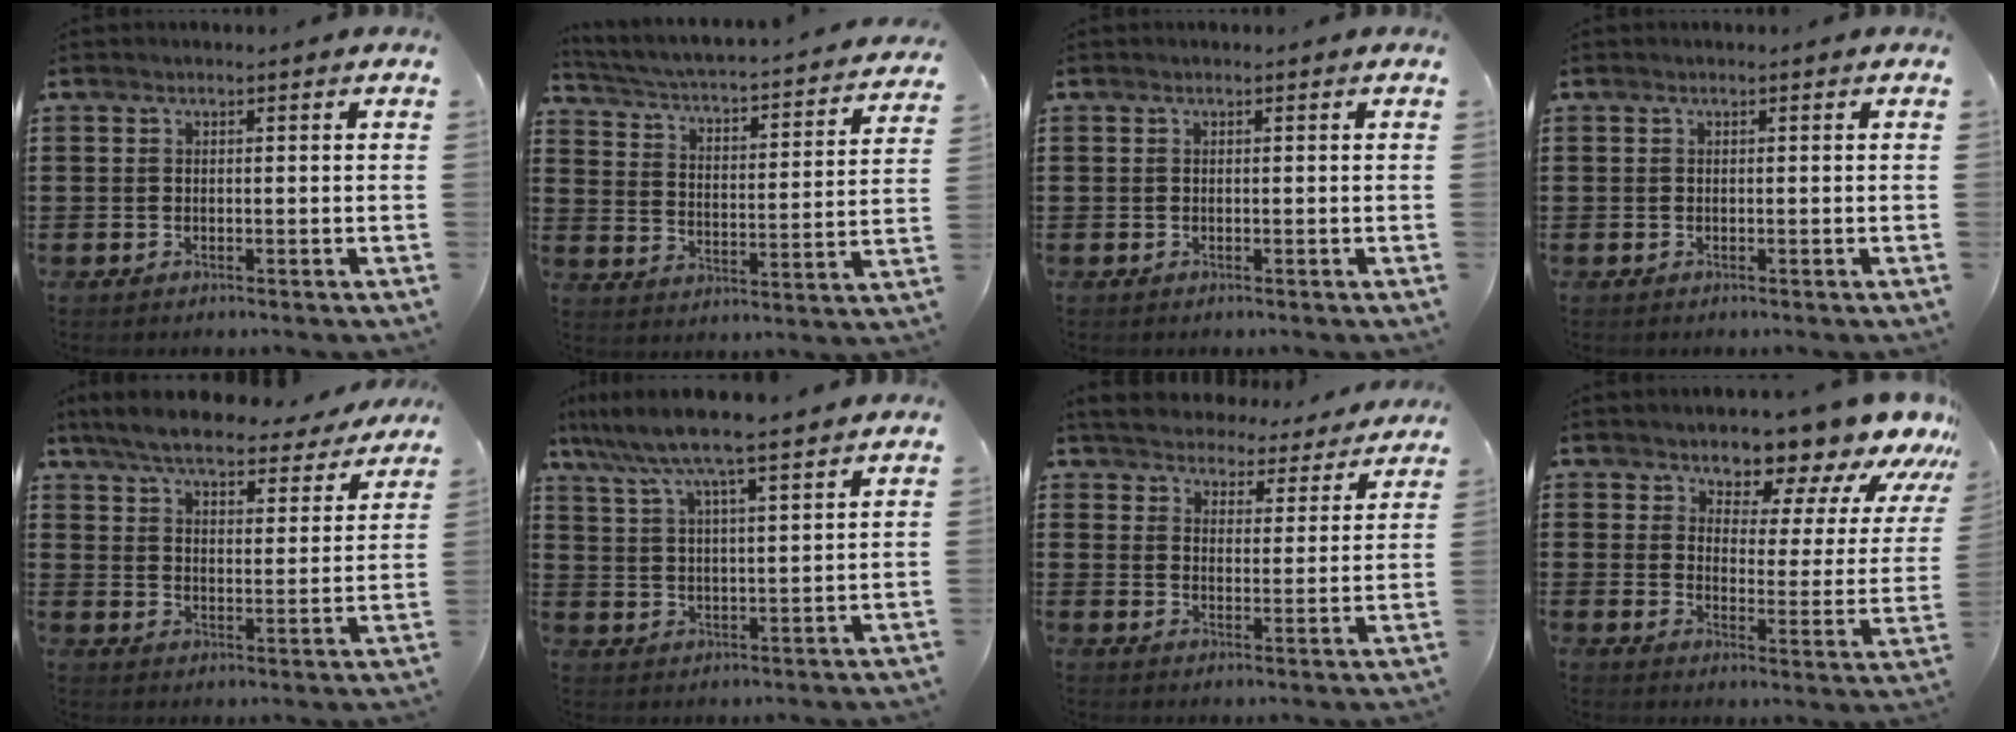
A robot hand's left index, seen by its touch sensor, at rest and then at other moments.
{"total": 2.1, "force": [1.8, -0.2, 1.1], "torque": [-0.037, -0.031, 0.016]}
{"total": 0.0}
{"total": 0.0}
{"total": 6.8, "force": [6.3, 0.8, 2.4], "torque": [-0.075, -0.033, 0.111]}
{"total": 7.4, "force": [6.3, 0.1, 3.9], "torque": [-0.098, -0.027, 0.108]}
{"total": 4.9, "force": [4.9, 0.2, -0.5], "torque": [-0.022, -0.040, 0.082]}
{"total": 7.2, "force": [7.0, 1.4, 0.8], "torque": [-0.029, -0.068, 0.120]}